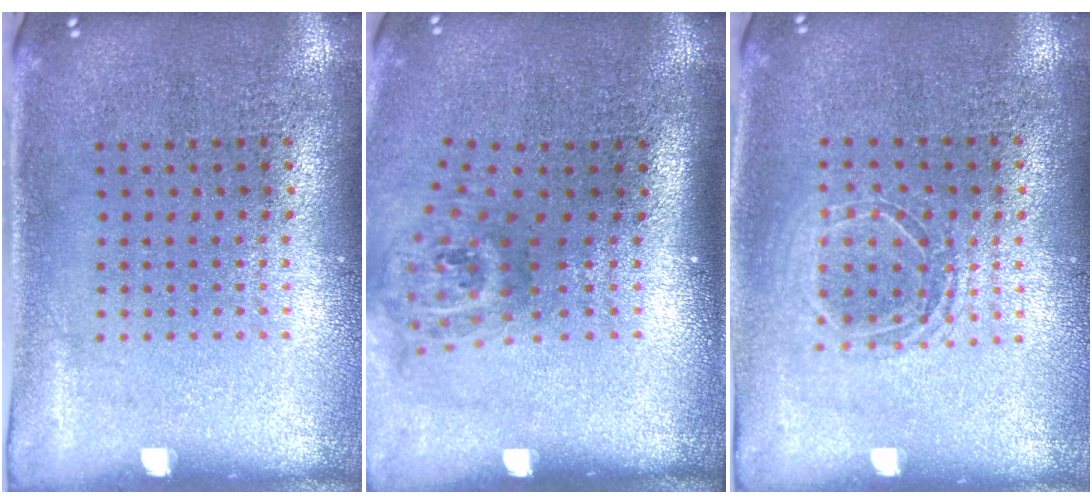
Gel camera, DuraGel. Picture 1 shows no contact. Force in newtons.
{"total": 1.9, "press": 1.3, "slide": 1.4}
{"total": 1.4, "press": 1.2, "slide": 0.7}